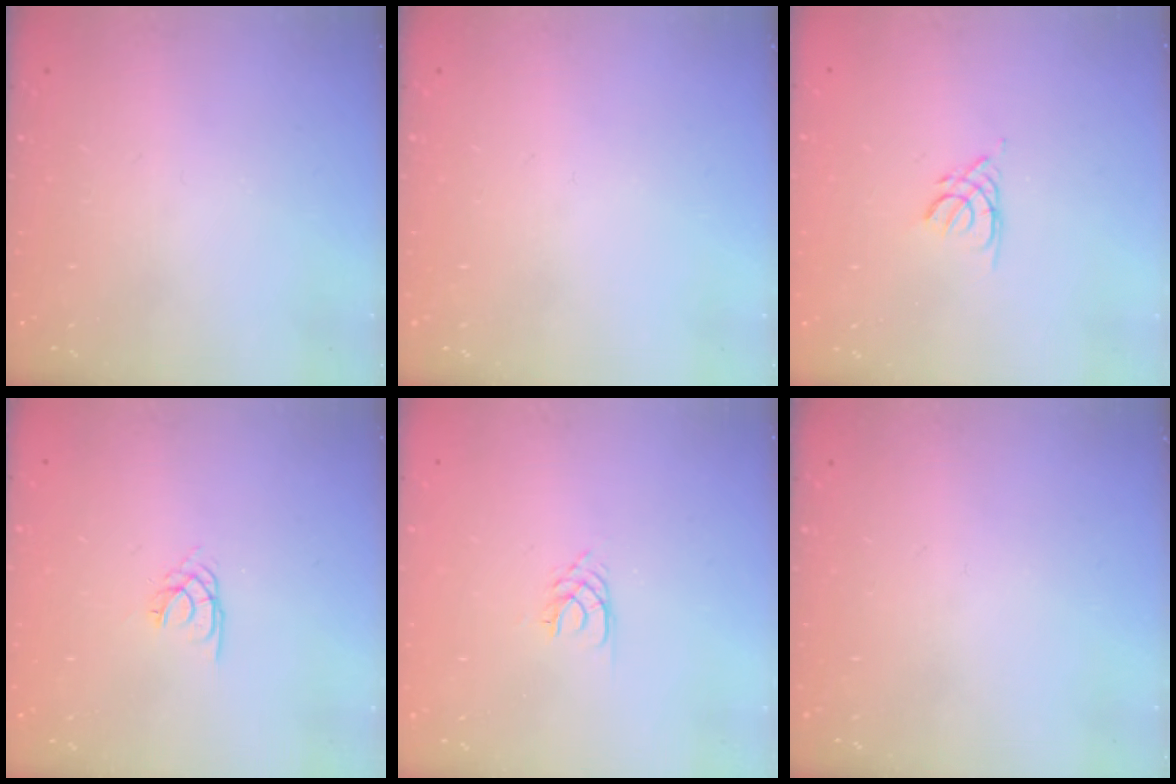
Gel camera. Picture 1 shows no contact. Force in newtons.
{"total": 0.0}
{"total": 2.1, "press": 2.0, "slide": 0.4}
{"total": 1.7, "press": 1.7, "slide": 0.1}
{"total": 1.7, "press": 1.7, "slide": 0.2}
{"total": 0.0}